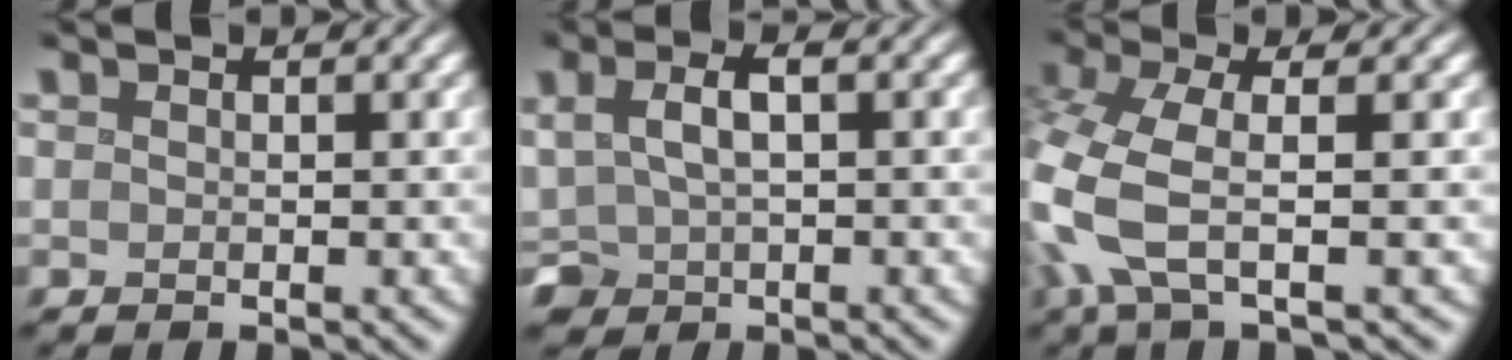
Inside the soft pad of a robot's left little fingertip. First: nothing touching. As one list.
[{"total": 3.6, "force": [0.8, 2.2, 2.7], "torque": [-0.064, 0.003, 0.016]}, {"total": 6.1, "force": [-1.9, 1.9, 5.5], "torque": [-0.142, -0.003, -0.047]}]